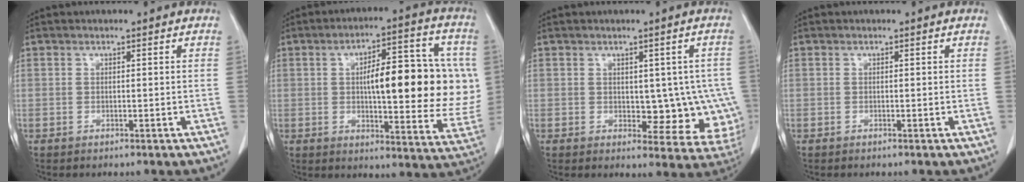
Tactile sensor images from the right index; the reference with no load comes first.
{"total": 19.2, "force": [1.8, 5.7, 18.3], "torque": [-0.240, 0.023, 0.032]}
{"total": 8.5, "force": [-0.3, 5.0, 6.9], "torque": [-0.054, 0.005, 0.008]}
{"total": 0.0}